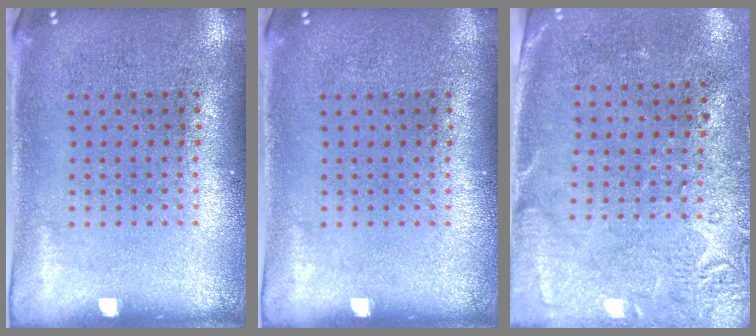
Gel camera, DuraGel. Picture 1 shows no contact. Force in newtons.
{"total": 0.0}
{"total": 2.7, "press": 2.2, "slide": 1.5}